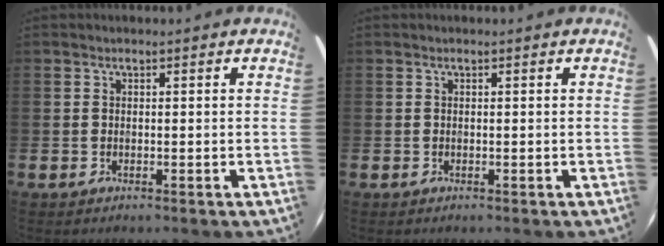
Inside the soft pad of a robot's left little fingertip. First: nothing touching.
{"total": 0.0}